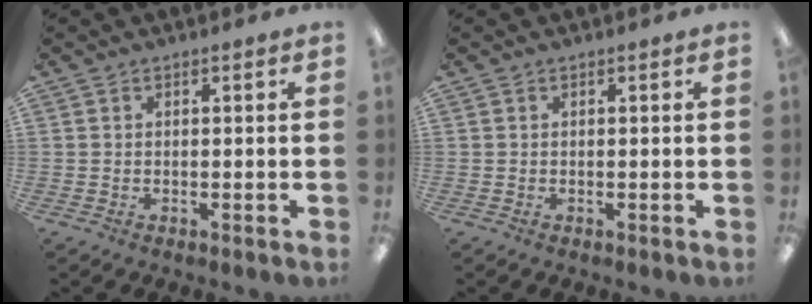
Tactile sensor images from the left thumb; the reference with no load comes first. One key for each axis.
{"total": 0.0}